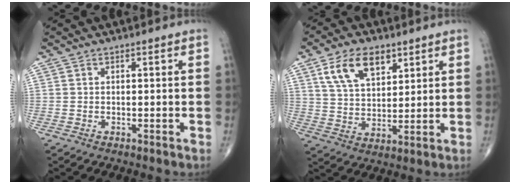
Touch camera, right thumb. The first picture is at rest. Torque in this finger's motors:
{"motor_torque": [-0.30, 0.42, 0.19, 0.21, 0.10]}